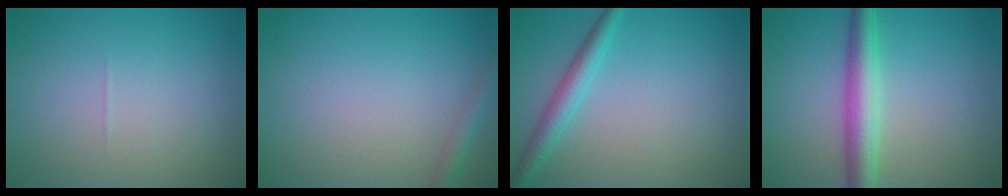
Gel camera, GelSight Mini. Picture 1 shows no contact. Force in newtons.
{"total": 1.7, "press": 1.7, "slide": 0.1}
{"total": 2.6, "press": 2.6, "slide": 0.1}
{"total": 4.5, "press": 4.5, "slide": 0.1}